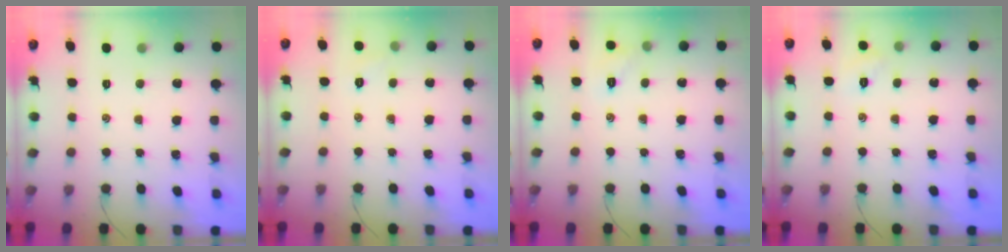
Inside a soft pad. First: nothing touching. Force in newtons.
{"total": 3.5, "press": 3.4, "slide": 0.9}
{"total": 6.0, "press": 5.8, "slide": 1.5}
{"total": 2.2, "press": 2.2, "slide": 0.6}